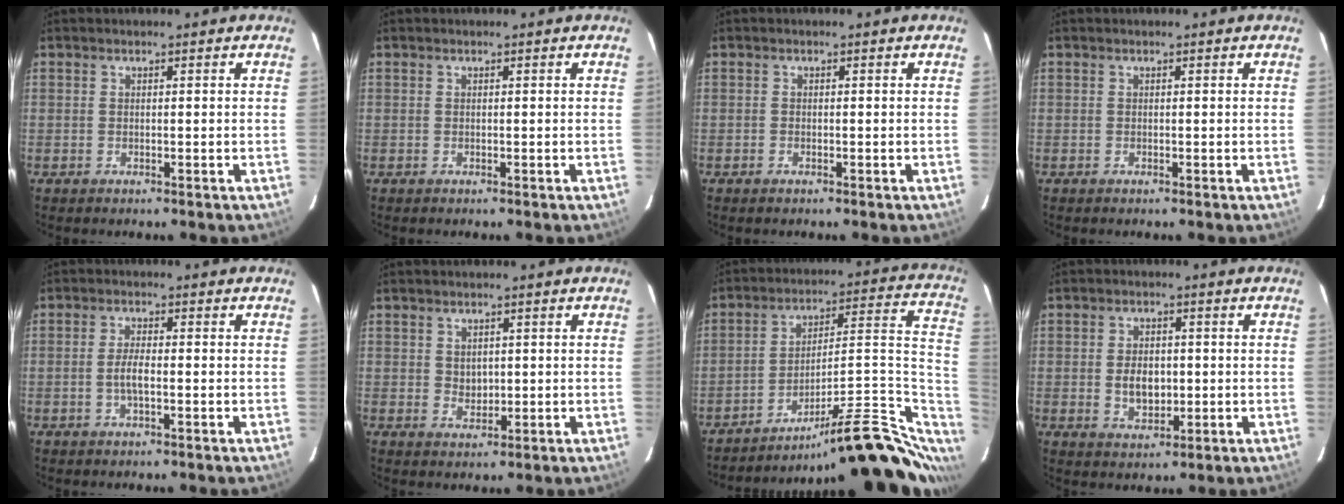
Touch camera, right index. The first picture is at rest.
{"total": 0.0}
{"total": 0.5, "force": [-0.4, 0.3, 0.1], "torque": [-0.003, 0.000, -0.010]}
{"total": 0.0}
{"total": 3.0, "force": [-0.8, 0.7, 2.7], "torque": [-0.056, -0.001, -0.015]}
{"total": 2.3, "force": [0.5, 2.1, 1.0], "torque": [-0.013, 0.001, 0.013]}
{"total": 22.1, "force": [-12.5, 5.6, 17.3], "torque": [-0.222, 0.024, -0.180]}
{"total": 5.5, "force": [-0.5, 3.8, 4.0], "torque": [-0.074, -0.001, -0.001]}